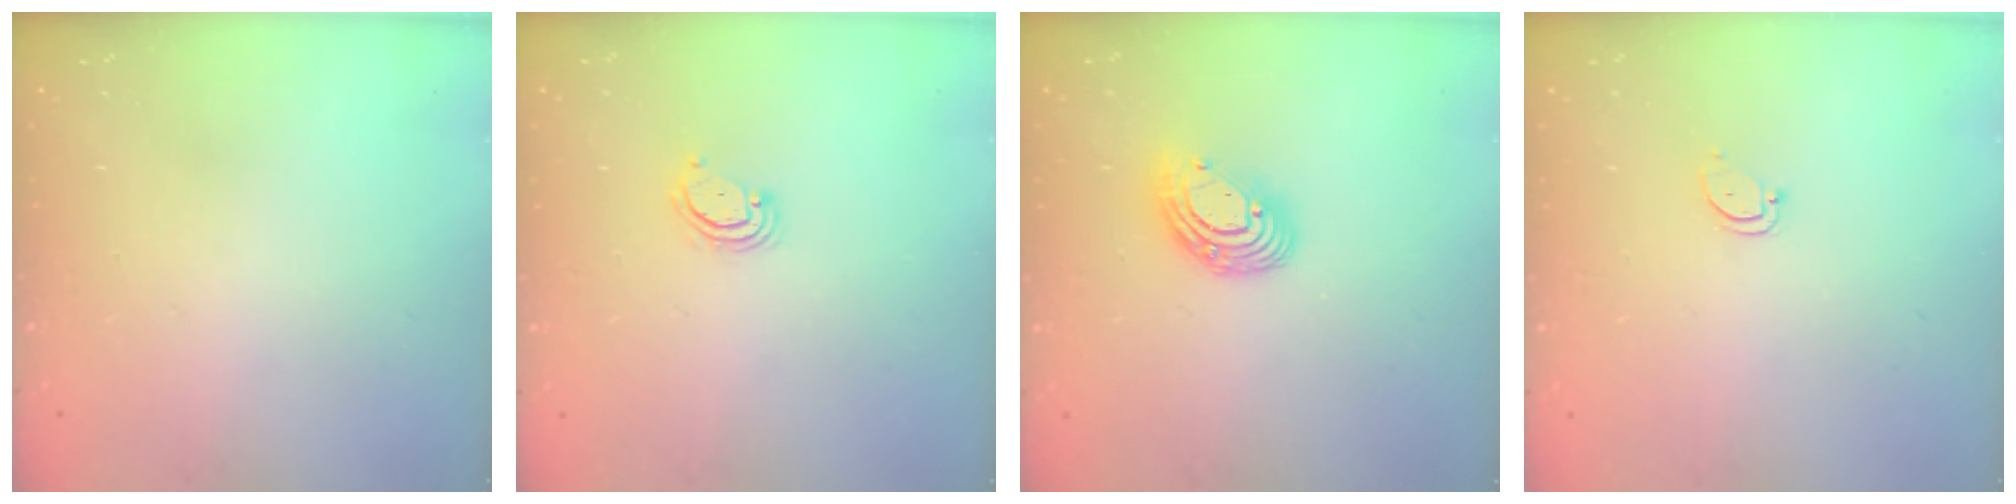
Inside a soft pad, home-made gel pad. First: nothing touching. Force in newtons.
{"total": 2.9, "press": 2.8, "slide": 0.4}
{"total": 10.5, "press": 10.4, "slide": 1.1}
{"total": 2.9, "press": 2.9, "slide": 0.2}